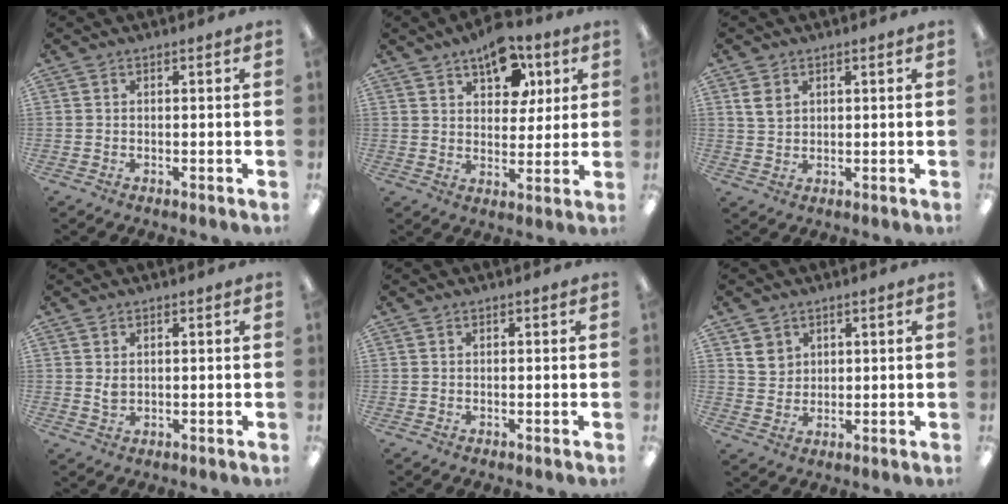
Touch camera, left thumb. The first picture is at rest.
{"total": 11.2, "force": [6.8, 6.5, 6.1], "torque": [-0.074, -0.024, 0.117]}
{"total": 3.8, "force": [1.7, 2.8, 2.0], "torque": [-0.035, 0.002, 0.031]}
{"total": 2.0, "force": [0.8, 1.3, 1.3], "torque": [-0.021, 0.000, 0.013]}
{"total": 0.0}
{"total": 4.9, "force": [2.7, 4.1, 0.7], "torque": [-0.006, -0.007, 0.047]}